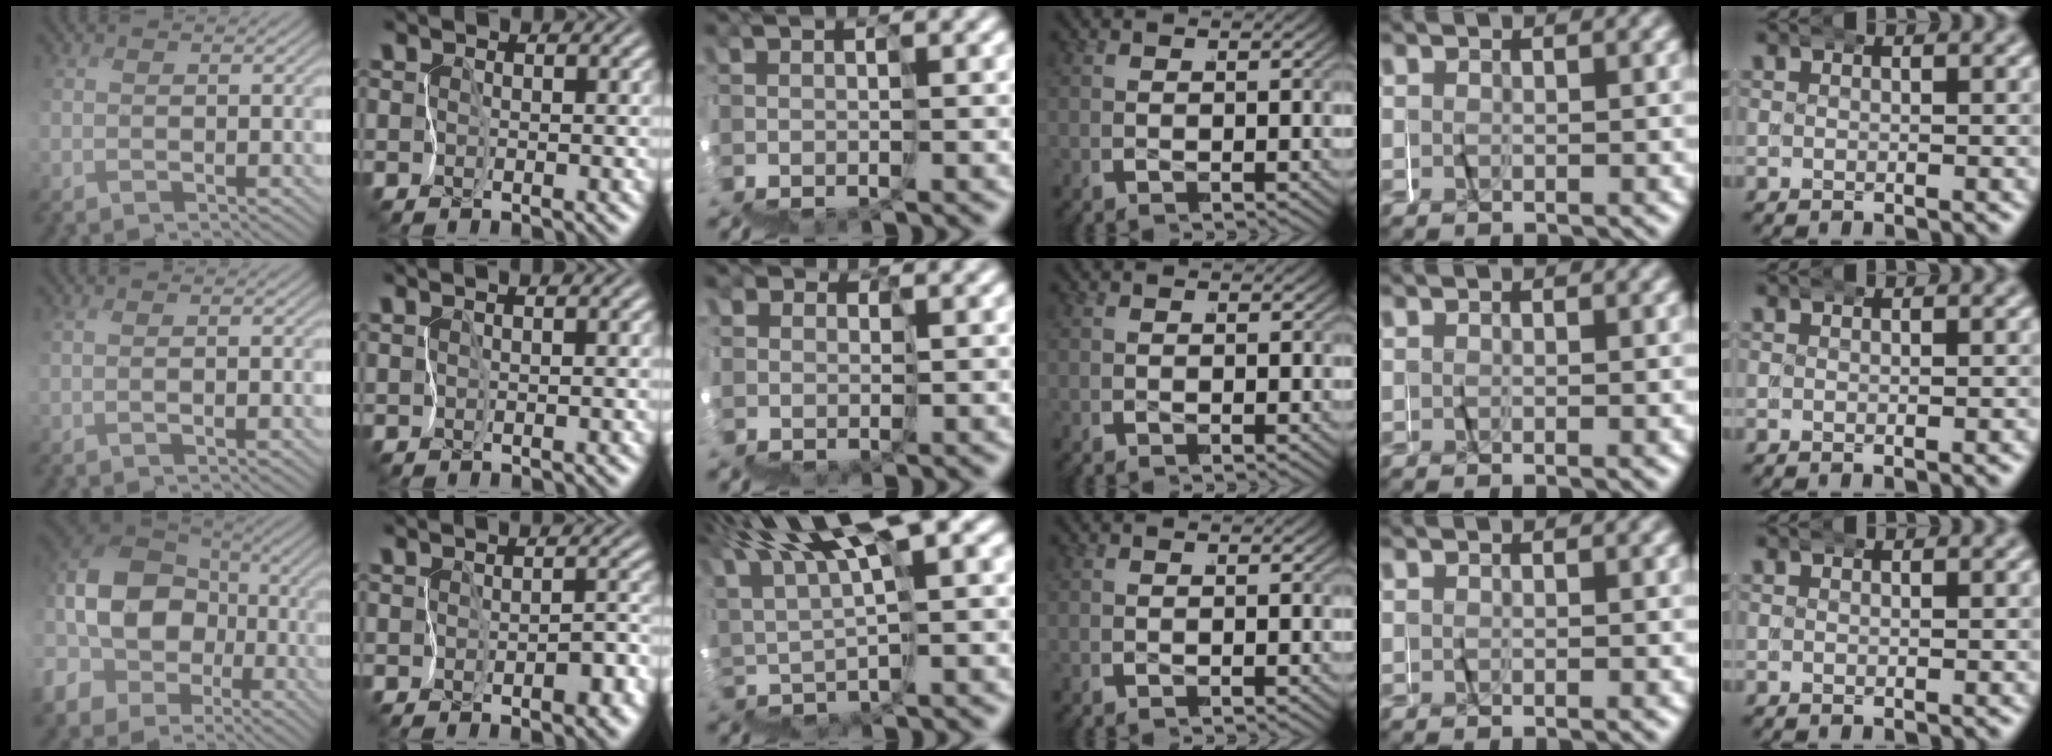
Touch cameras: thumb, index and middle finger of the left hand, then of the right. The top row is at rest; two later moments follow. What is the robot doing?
{"motion": "wrap", "object": "masking tape"}